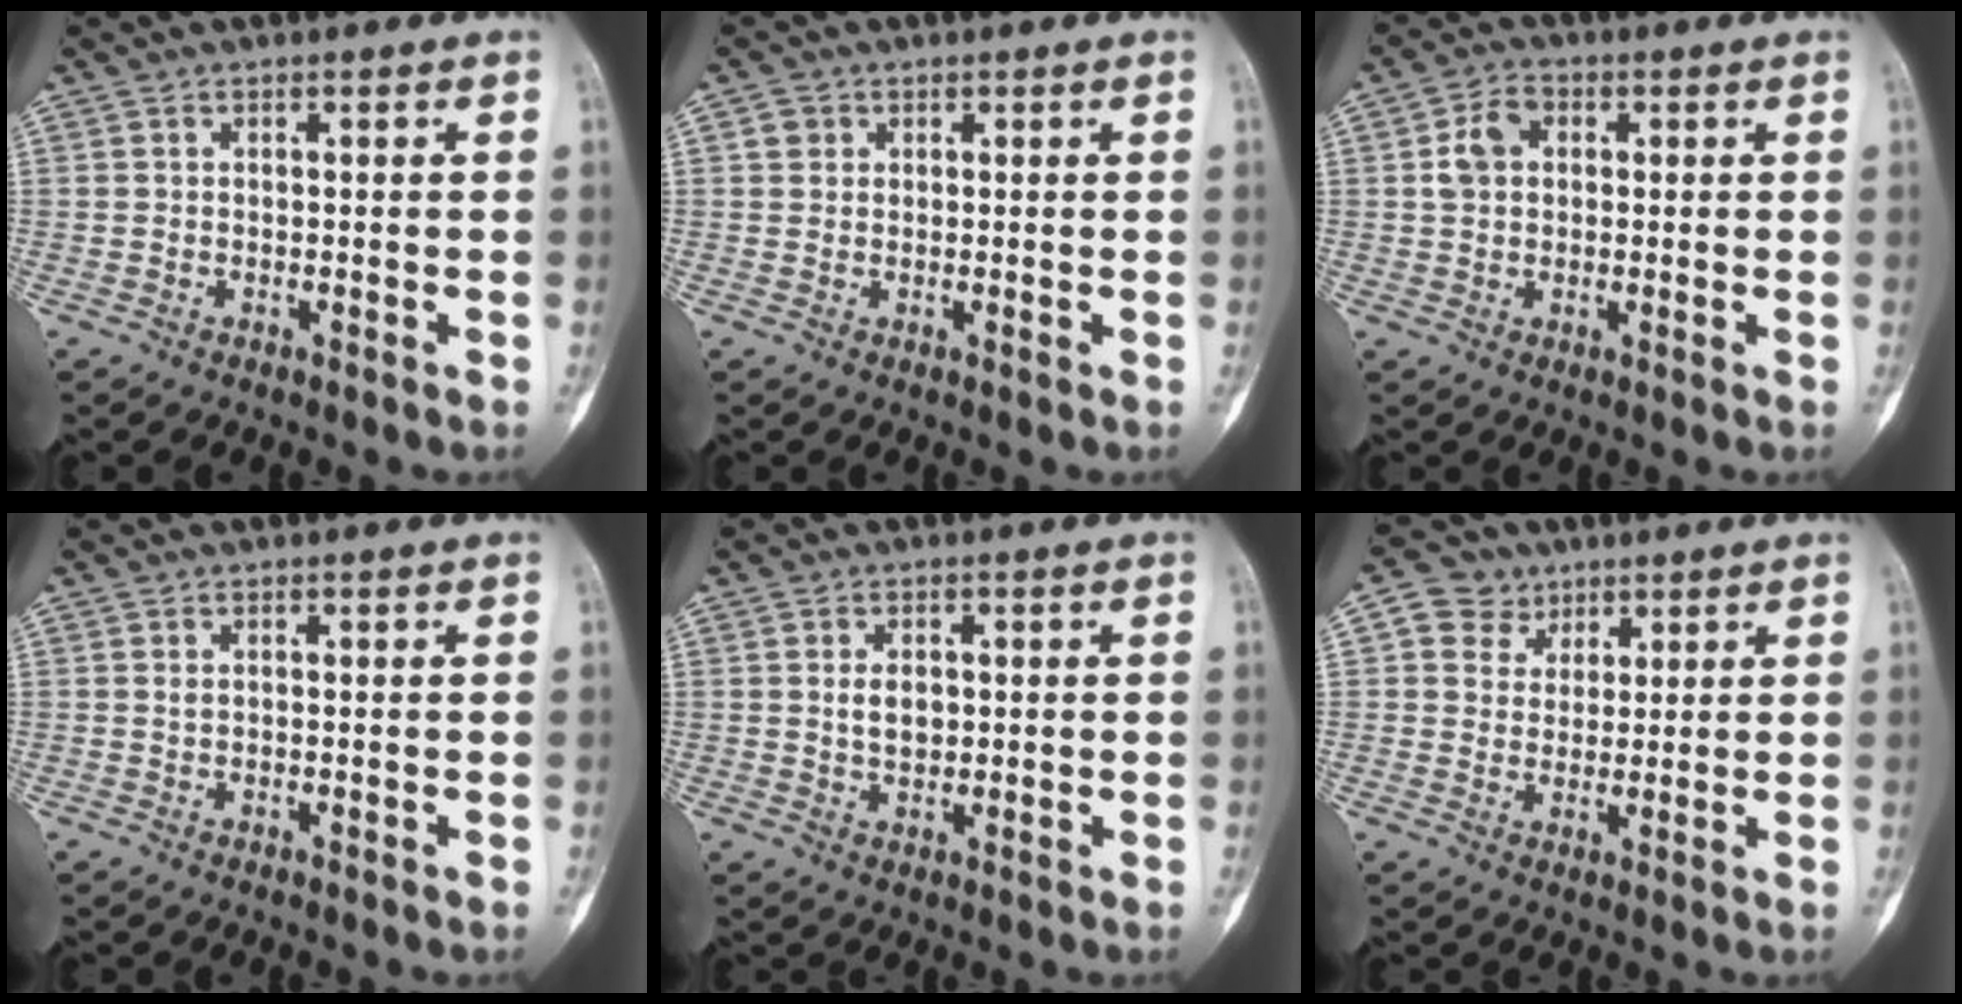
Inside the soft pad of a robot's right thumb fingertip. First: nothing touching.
{"total": 1.8, "force": [0.6, 1.6, 0.4], "torque": [0.004, 0.000, 0.007]}
{"total": 5.4, "force": [1.0, 4.2, 3.3], "torque": [-0.054, 0.012, 0.013]}
{"total": 0.6, "force": [0.2, 0.4, 0.4], "torque": [-0.008, 0.004, 0.004]}
{"total": 3.7, "force": [0.6, 2.5, 2.7], "torque": [-0.030, -0.003, 0.013]}
{"total": 6.6, "force": [3.0, 5.6, 1.7], "torque": [0.000, -0.007, 0.048]}